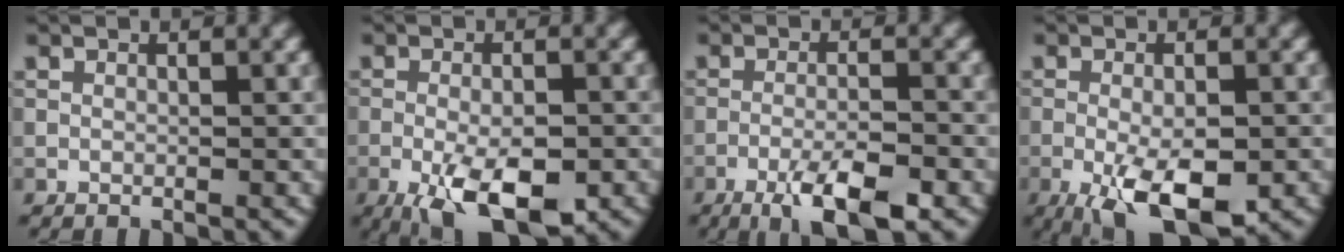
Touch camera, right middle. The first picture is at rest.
{"total": 8.4, "force": [-3.8, 3.2, 6.8], "torque": [-0.116, -0.010, -0.058]}
{"total": 5.8, "force": [-3.4, 1.1, 4.5], "torque": [-0.080, 0.001, -0.059]}
{"total": 7.8, "force": [-3.2, 2.9, 6.5], "torque": [-0.112, -0.013, -0.047]}